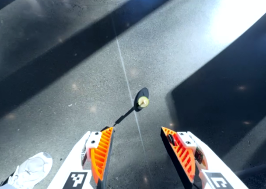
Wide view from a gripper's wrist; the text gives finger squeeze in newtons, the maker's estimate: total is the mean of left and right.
{"total": 0.0}